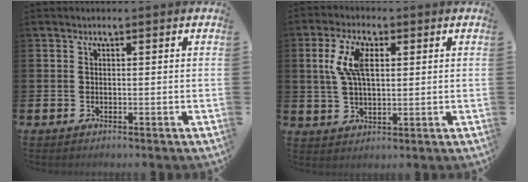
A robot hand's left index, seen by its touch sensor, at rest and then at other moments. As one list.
[{"total": 7.0, "force": [2.6, 3.4, 5.6], "torque": [-0.104, 0.006, 0.041]}]